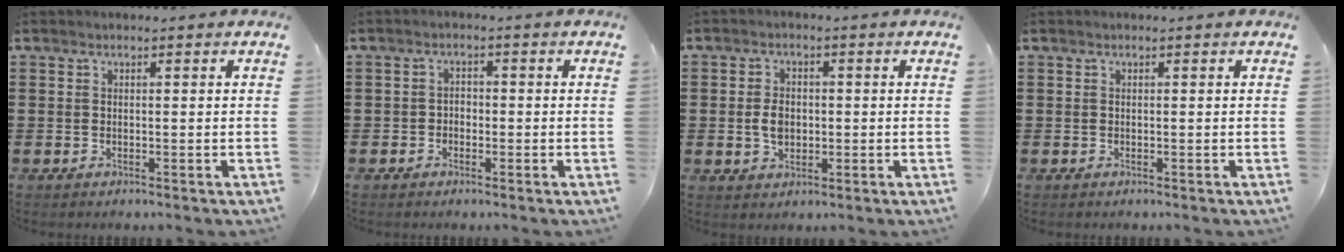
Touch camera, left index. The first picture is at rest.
{"total": 1.4, "force": [-1.0, 1.0, 0.3], "torque": [-0.011, 0.004, -0.024]}
{"total": 3.7, "force": [-0.2, 2.5, 2.7], "torque": [-0.048, 0.004, -0.008]}
{"total": 0.0}